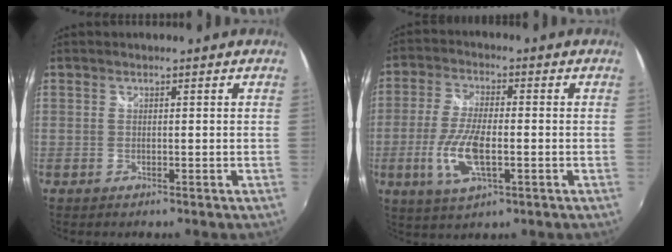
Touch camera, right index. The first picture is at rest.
{"total": 9.9, "force": [-2.6, 3.4, 9.0], "torque": [-0.188, -0.008, -0.051]}